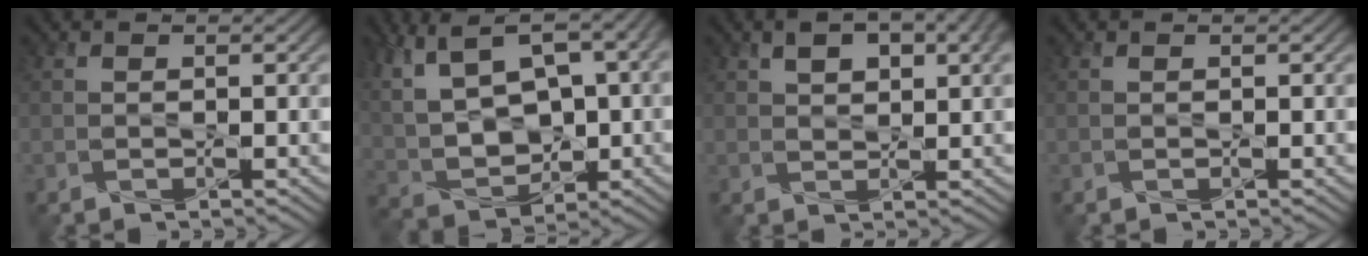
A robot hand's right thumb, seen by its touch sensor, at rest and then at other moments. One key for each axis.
{"total": 15.1, "fx": 4.9, "fy": 8.5, "fz": 11.5, "tx": -0.270, "ty": 0.017, "tz": 0.123}
{"total": 8.7, "fx": 4.3, "fy": 3.9, "fz": 6.5, "tx": -0.111, "ty": 0.015, "tz": 0.066}
{"total": 0.0}